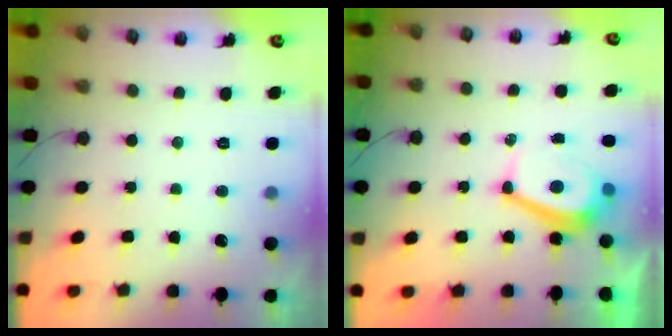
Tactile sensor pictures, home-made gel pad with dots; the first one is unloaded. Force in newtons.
{"total": 5.2, "press": 5.1, "slide": 0.7}